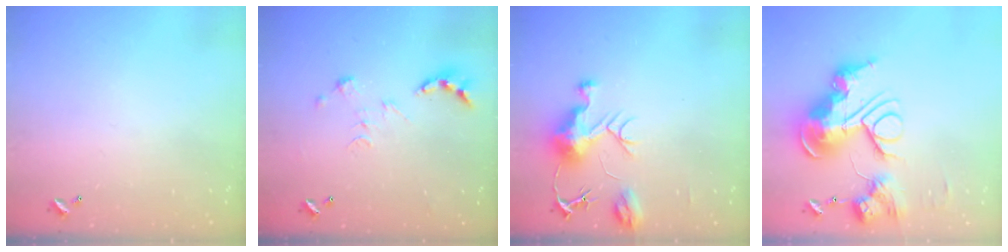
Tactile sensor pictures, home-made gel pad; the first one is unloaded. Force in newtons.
{"total": 0.0}
{"total": 9.2, "press": 9.2, "slide": 1.0}
{"total": 0.9, "press": 0.9, "slide": 0.0}